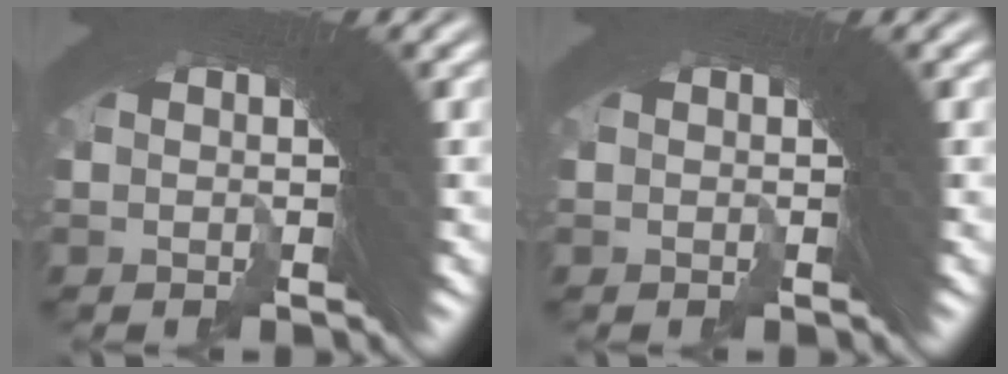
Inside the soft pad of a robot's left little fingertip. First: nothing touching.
{"total": 0.0}